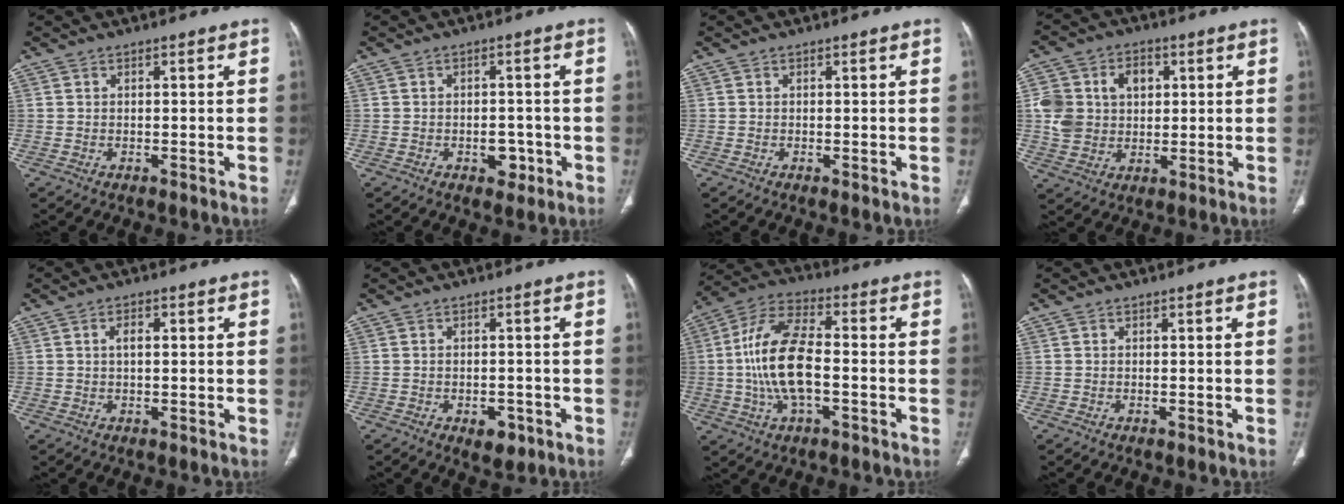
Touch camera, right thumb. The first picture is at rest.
{"total": 3.9, "force": [-1.4, 2.7, 2.5], "torque": [-0.013, 0.008, -0.015]}
{"total": 0.0}
{"total": 12.3, "force": [2.3, 9.8, 7.1], "torque": [-0.104, 0.008, 0.047]}
{"total": 2.6, "force": [0.6, 1.2, 2.2], "torque": [-0.041, 0.006, 0.010]}
{"total": 3.8, "force": [-1.7, 2.4, 2.5], "torque": [-0.021, 0.004, -0.015]}
{"total": 14.8, "force": [-1.7, 6.8, 13.0], "torque": [-0.261, 0.026, -0.035]}
{"total": 0.0}